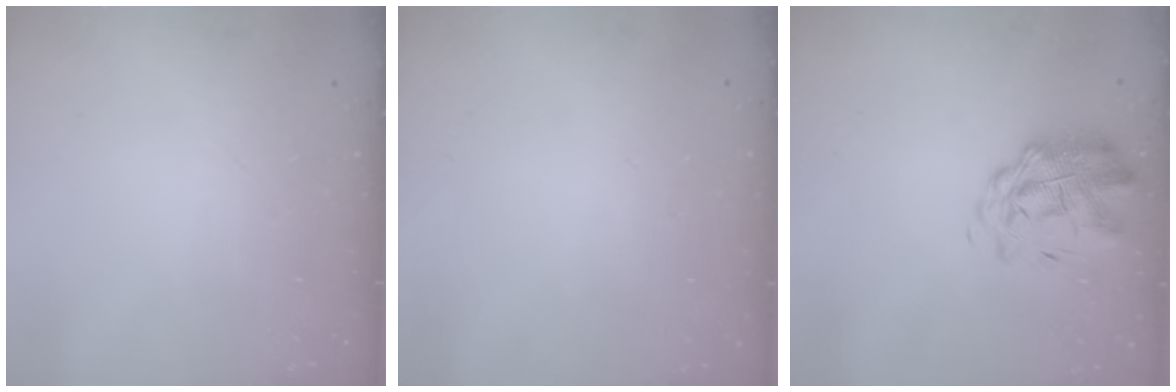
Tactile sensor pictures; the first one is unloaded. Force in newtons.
{"total": 1.8, "press": 1.8, "slide": 0.2}
{"total": 3.2, "press": 2.8, "slide": 1.7}